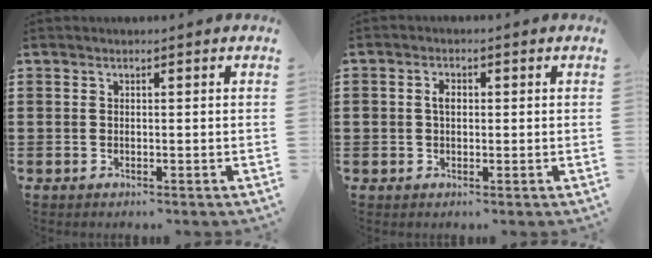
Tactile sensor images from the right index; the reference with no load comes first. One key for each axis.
{"total": 2.1, "fx": 0.2, "fy": 1.4, "fz": 1.6, "tx": -0.032, "ty": 0.008, "tz": 0.003}